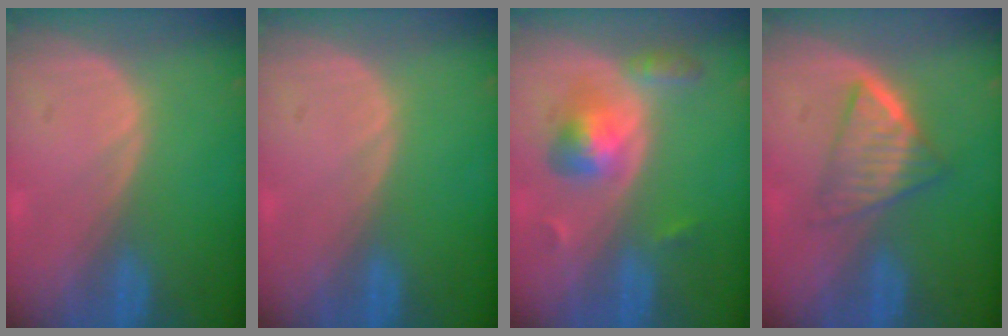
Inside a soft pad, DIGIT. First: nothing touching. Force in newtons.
{"total": 0.0}
{"total": 5.2, "press": 5.2, "slide": 0.4}
{"total": 6.5, "press": 5.5, "slide": 3.5}